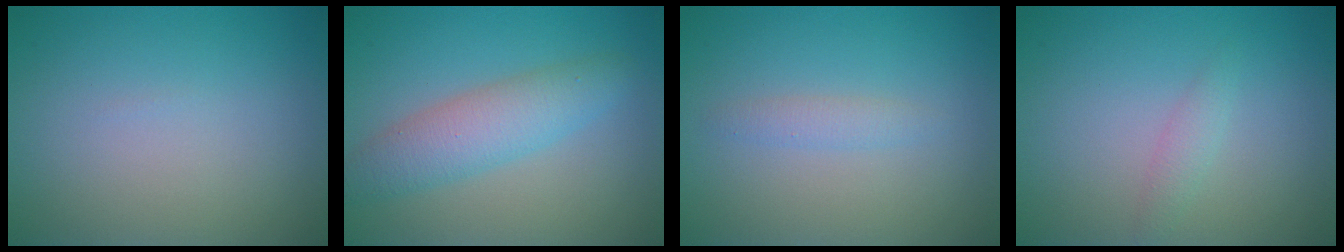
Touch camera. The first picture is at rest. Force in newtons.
{"total": 4.2, "press": 4.2, "slide": 0.1}
{"total": 1.2, "press": 1.2, "slide": 0.0}
{"total": 1.2, "press": 1.2, "slide": 0.0}